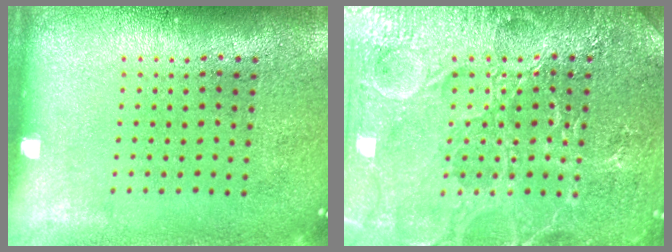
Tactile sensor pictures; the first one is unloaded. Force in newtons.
{"total": 4.7, "press": 4.6, "slide": 0.6}